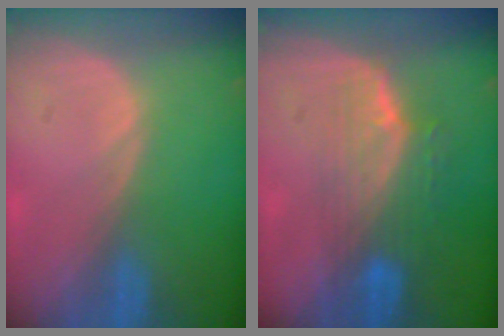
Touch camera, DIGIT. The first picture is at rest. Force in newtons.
{"total": 7.4, "press": 6.6, "slide": 3.3}